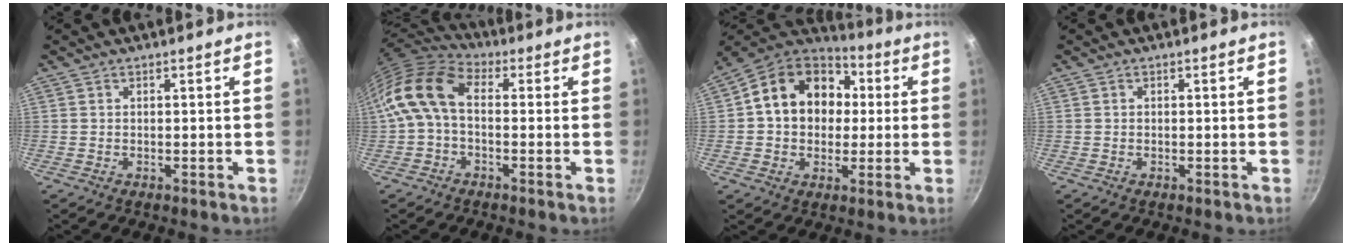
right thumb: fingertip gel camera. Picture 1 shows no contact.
{"total": 12.0, "force": [0.1, 7.5, 9.4], "torque": [-0.180, 0.032, -0.018]}
{"total": 17.5, "force": [2.6, 14.0, 10.3], "torque": [-0.143, 0.031, 0.028]}
{"total": 0.0}